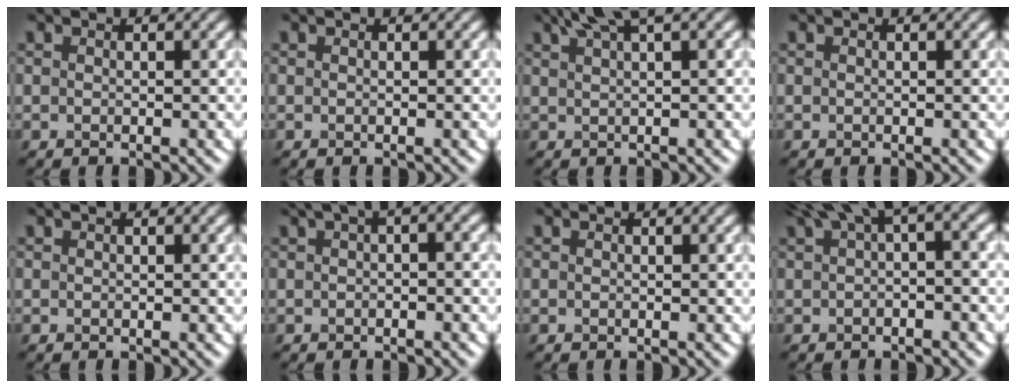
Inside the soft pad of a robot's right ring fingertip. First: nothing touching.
{"total": 0.0}
{"total": 3.9, "force": [2.9, 0.5, 2.7], "torque": [-0.032, 0.014, 0.047]}
{"total": 0.0}
{"total": 0.0}
{"total": 3.0, "force": [1.1, 0.9, 2.6], "torque": [-0.035, 0.008, 0.010]}
{"total": 0.0}
{"total": 4.5, "force": [1.9, 1.4, 3.8], "torque": [-0.046, 0.016, 0.023]}